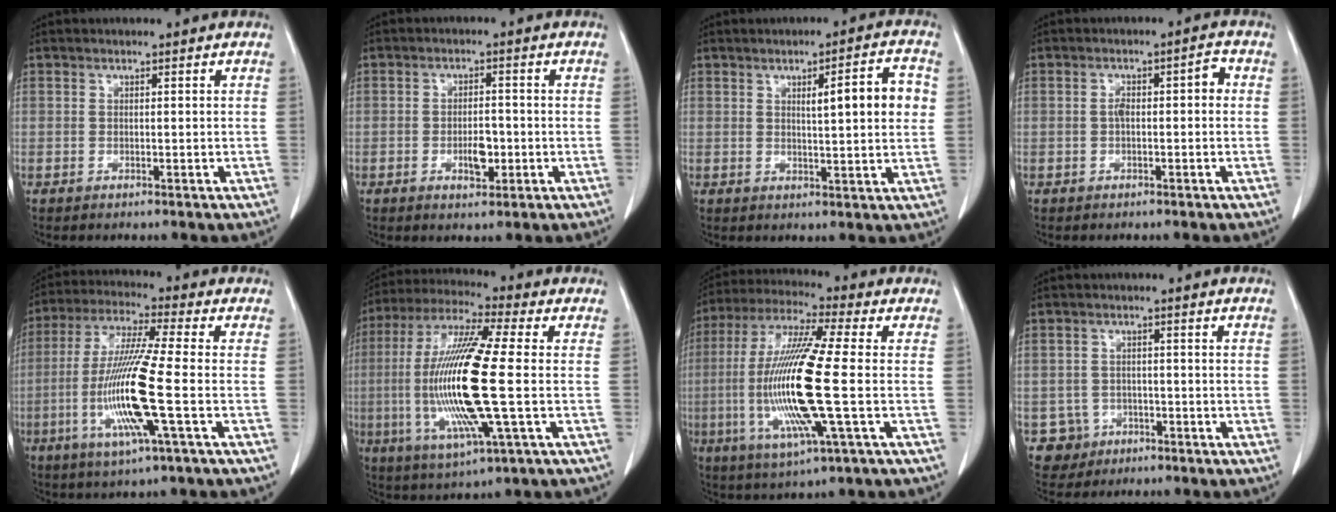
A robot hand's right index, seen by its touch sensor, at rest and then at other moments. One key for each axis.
{"total": 3.9, "fx": -1.2, "fy": 1.7, "fz": 3.3, "tx": -0.055, "ty": 0.002, "tz": -0.015}
{"total": 7.5, "fx": 1.7, "fy": 0.9, "fz": 7.3, "tx": -0.105, "ty": 0.010, "tz": 0.023}
{"total": 3.7, "fx": 0.0, "fy": 1.3, "fz": 3.4, "tx": -0.057, "ty": 0.020, "tz": 0.000}
{"total": 14.0, "fx": -3.3, "fy": -0.4, "fz": 13.6, "tx": -0.284, "ty": -0.016, "tz": -0.071}
{"total": 18.7, "fx": -1.8, "fy": 1.2, "fz": 18.6, "tx": -0.391, "ty": -0.009, "tz": -0.039}
{"total": 17.6, "fx": -2.3, "fy": 0.5, "fz": 17.4, "tx": -0.365, "ty": -0.012, "tz": -0.051}
{"total": 4.0, "fx": -1.6, "fy": 3.6, "fz": -0.2, "tx": 0.010, "ty": 0.014, "tz": -0.021}